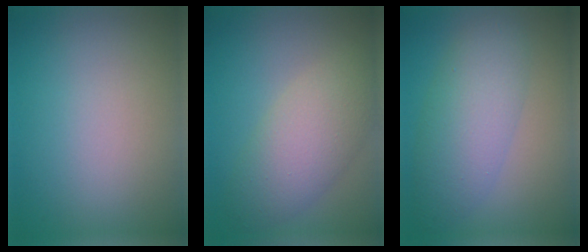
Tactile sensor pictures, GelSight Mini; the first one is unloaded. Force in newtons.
{"total": 5.6, "press": 5.6, "slide": 0.1}
{"total": 5.4, "press": 5.4, "slide": 0.1}